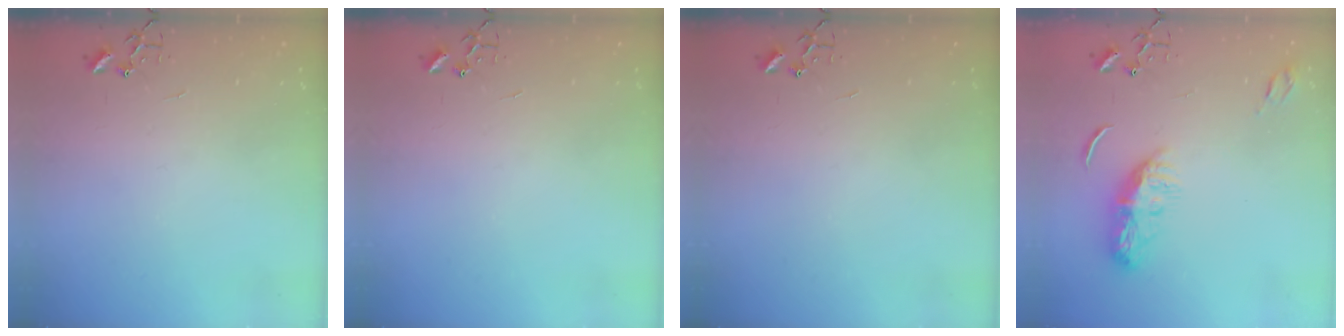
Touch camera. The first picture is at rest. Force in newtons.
{"total": 0.0}
{"total": 0.0}
{"total": 9.4, "press": 9.4, "slide": 0.4}